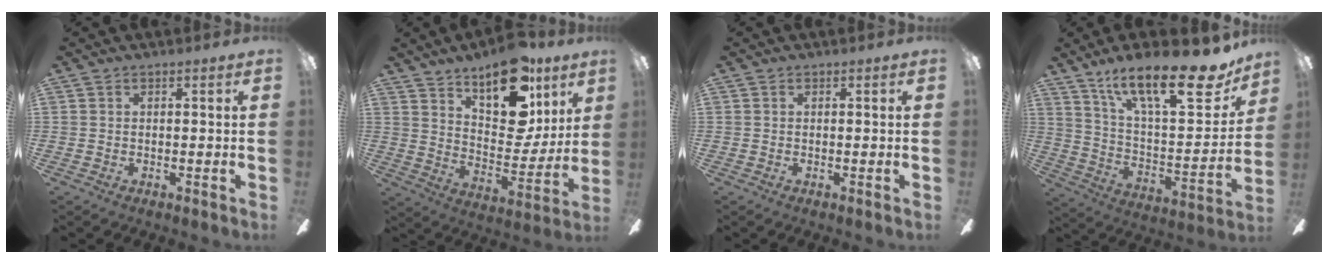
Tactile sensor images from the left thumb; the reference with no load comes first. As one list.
[{"total": 19.2, "force": [12.6, 9.1, 11.2], "torque": [-0.160, -0.073, 0.217]}, {"total": 0.0}, {"total": 23.3, "force": [16.6, 7.1, 14.8], "torque": [-0.219, -0.106, 0.271]}]